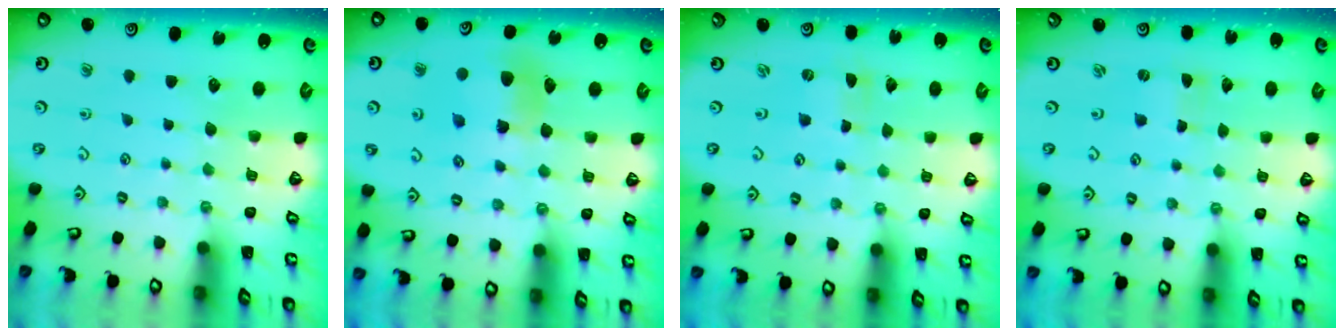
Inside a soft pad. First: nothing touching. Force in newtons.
{"total": 6.7, "press": 6.6, "slide": 0.8}
{"total": 0.0}
{"total": 0.0}